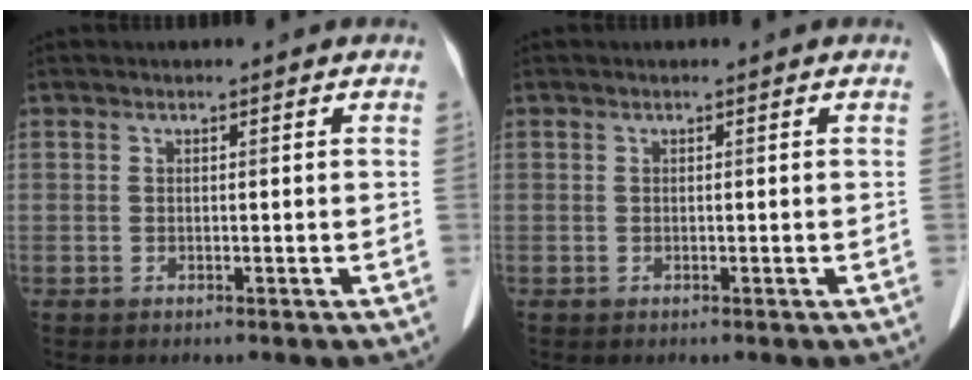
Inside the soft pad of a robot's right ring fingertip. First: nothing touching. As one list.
[{"total": 0.0}]